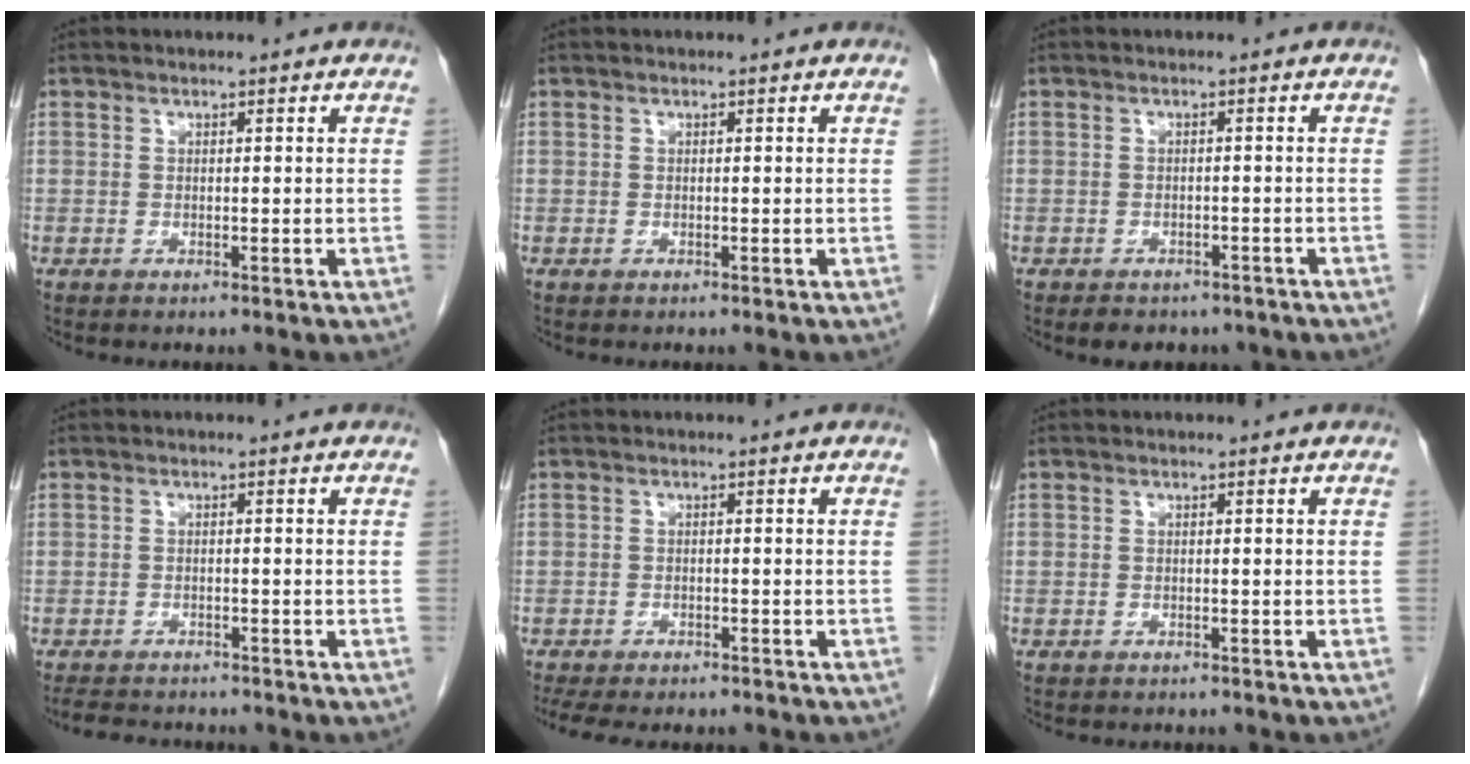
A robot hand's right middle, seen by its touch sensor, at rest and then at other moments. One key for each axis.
{"total": 0.0}
{"total": 5.8, "fx": -4.7, "fy": 2.9, "fz": 1.8, "tx": -0.020, "ty": 0.006, "tz": -0.050}
{"total": 7.2, "fx": -6.5, "fy": 1.9, "fz": 2.2, "tx": -0.034, "ty": -0.006, "tz": -0.094}
{"total": 12.6, "fx": -10.9, "fy": 3.4, "fz": 5.2, "tx": -0.104, "ty": -0.010, "tz": -0.143}
{"total": 4.2, "fx": -3.8, "fy": 1.3, "fz": 1.3, "tx": -0.018, "ty": -0.003, "tz": -0.045}